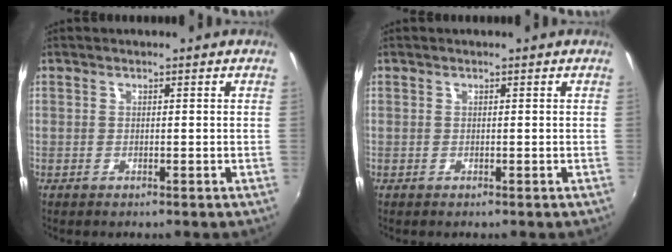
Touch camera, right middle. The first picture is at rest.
{"total": 0.0}